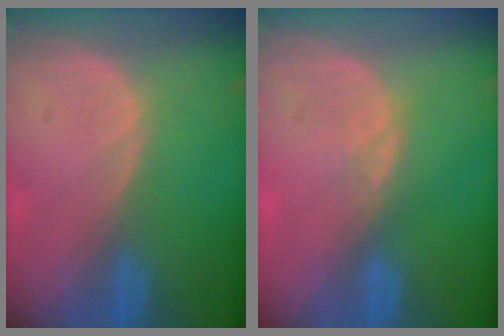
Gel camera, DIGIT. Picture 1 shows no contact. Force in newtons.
{"total": 1.4, "press": 1.4, "slide": 0.3}